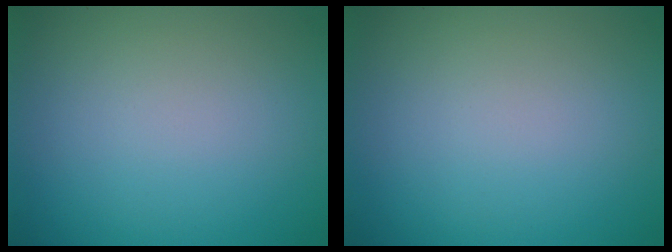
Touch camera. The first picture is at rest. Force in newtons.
{"total": 0.0}